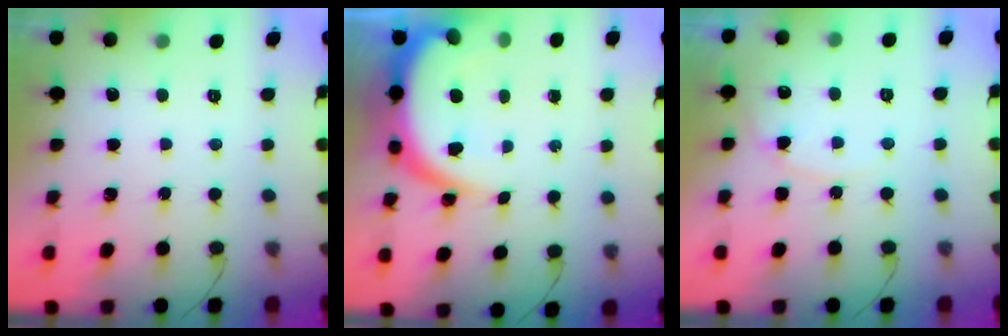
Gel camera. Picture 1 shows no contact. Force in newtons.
{"total": 9.6, "press": 9.6, "slide": 1.0}
{"total": 6.4, "press": 6.4, "slide": 0.6}